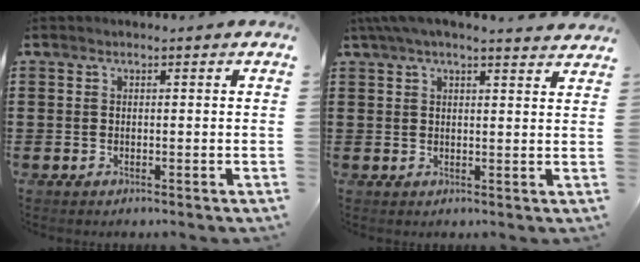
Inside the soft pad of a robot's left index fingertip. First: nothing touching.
{"total": 4.0, "force": [3.4, 0.1, 2.0], "torque": [-0.049, -0.005, 0.061]}